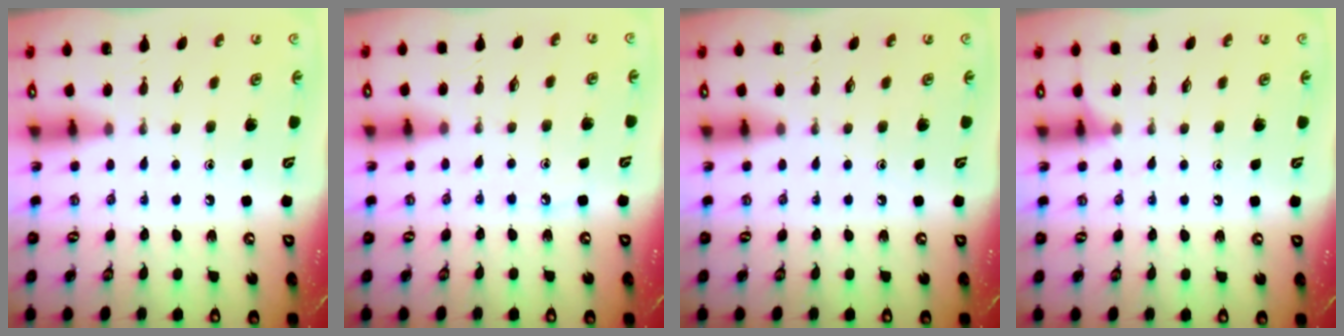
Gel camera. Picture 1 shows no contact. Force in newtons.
{"total": 5.2, "press": 5.2, "slide": 0.6}
{"total": 0.0}
{"total": 6.1, "press": 6.0, "slide": 0.9}